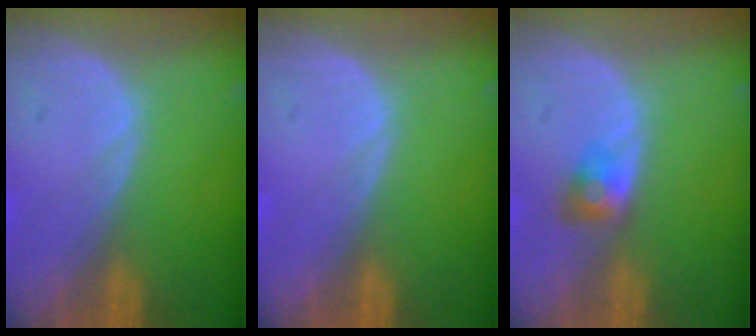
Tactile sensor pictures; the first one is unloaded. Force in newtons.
{"total": 0.0}
{"total": 2.8, "press": 2.6, "slide": 1.2}